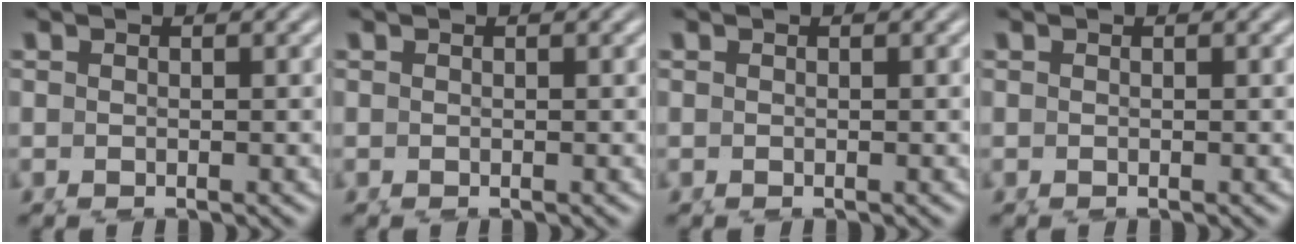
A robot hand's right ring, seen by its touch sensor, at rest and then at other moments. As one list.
[{"total": 0.0}, {"total": 0.0}, {"total": 0.0}]